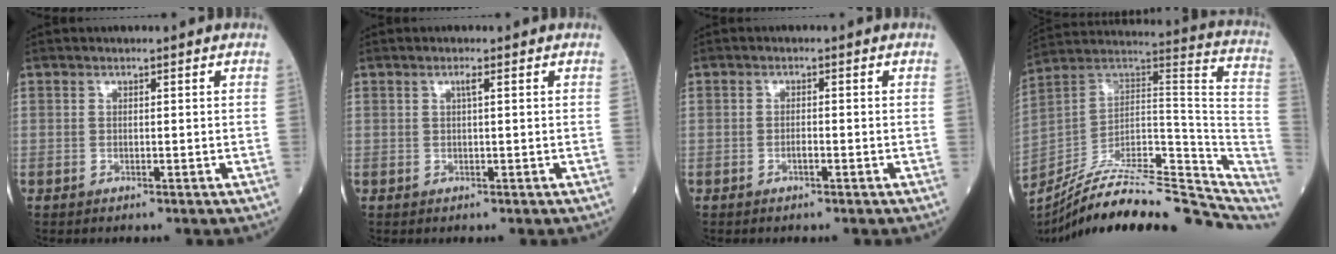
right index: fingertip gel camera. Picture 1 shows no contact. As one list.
[{"total": 0.9, "force": [0.3, -0.1, 0.8], "torque": [-0.016, 0.002, 0.006]}, {"total": 1.4, "force": [-0.6, 0.2, 1.2], "torque": [-0.023, 0.001, -0.012]}, {"total": 27.8, "force": [-23.4, 6.8, 13.4], "torque": [-0.156, 0.021, -0.348]}]